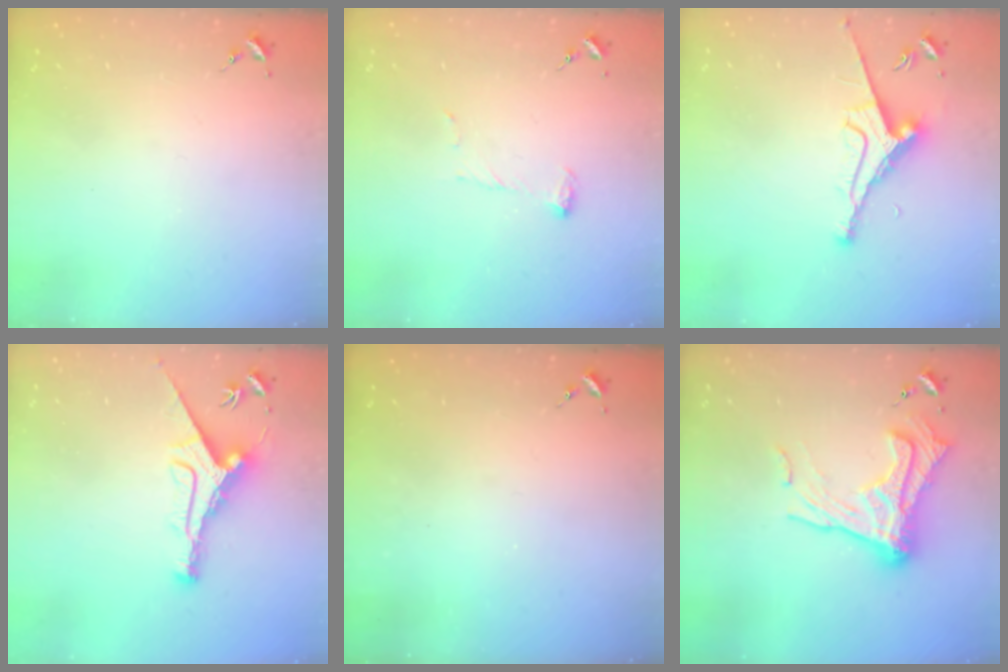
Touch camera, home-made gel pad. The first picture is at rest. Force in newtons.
{"total": 6.6, "press": 6.6, "slide": 0.4}
{"total": 9.5, "press": 9.4, "slide": 1.2}
{"total": 10.1, "press": 10.0, "slide": 0.4}
{"total": 0.0}
{"total": 16.8, "press": 16.7, "slide": 1.6}